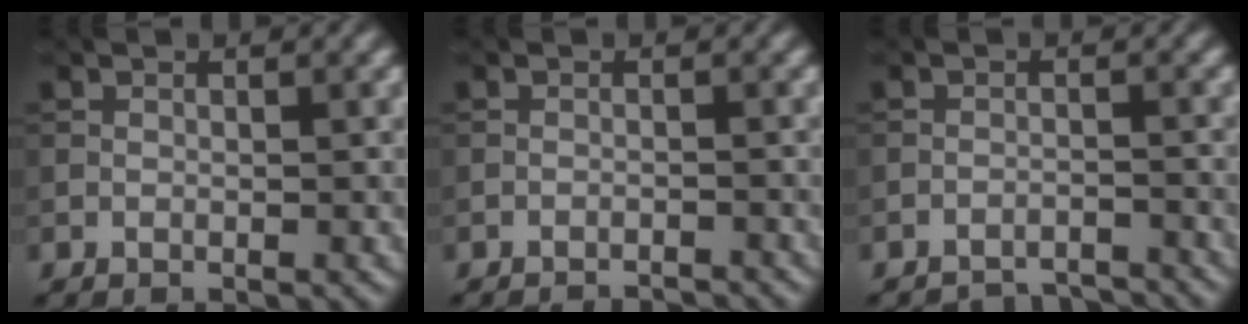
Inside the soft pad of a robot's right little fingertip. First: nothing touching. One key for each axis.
{"total": 3.0, "fx": -2.9, "fy": 0.3, "fz": 0.7, "tx": -0.006, "ty": 0.005, "tz": -0.039}
{"total": 4.5, "fx": -4.5, "fy": 0.6, "fz": 0.5, "tx": -0.008, "ty": -0.002, "tz": -0.064}